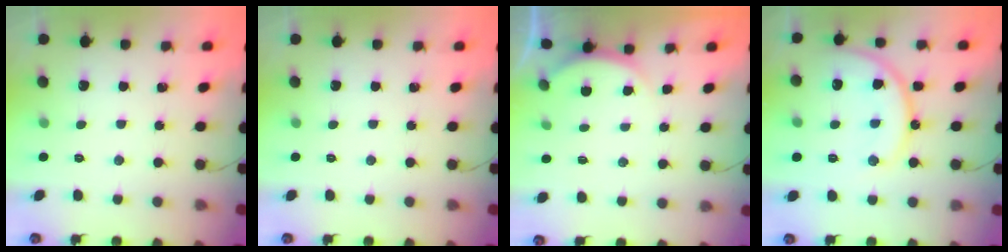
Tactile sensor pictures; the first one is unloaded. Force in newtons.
{"total": 0.0}
{"total": 2.3, "press": 2.2, "slide": 0.6}
{"total": 16.2, "press": 16.1, "slide": 1.8}